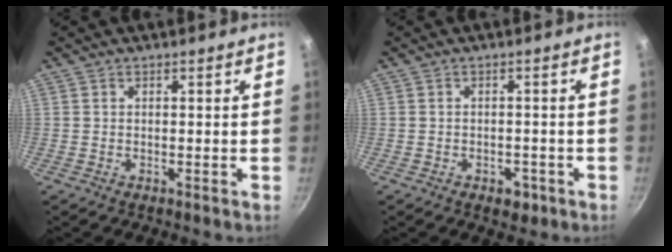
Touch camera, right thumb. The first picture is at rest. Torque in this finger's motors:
{"motor_torque": [2.60, 2.41, 0.19, -0.53, -0.01]}